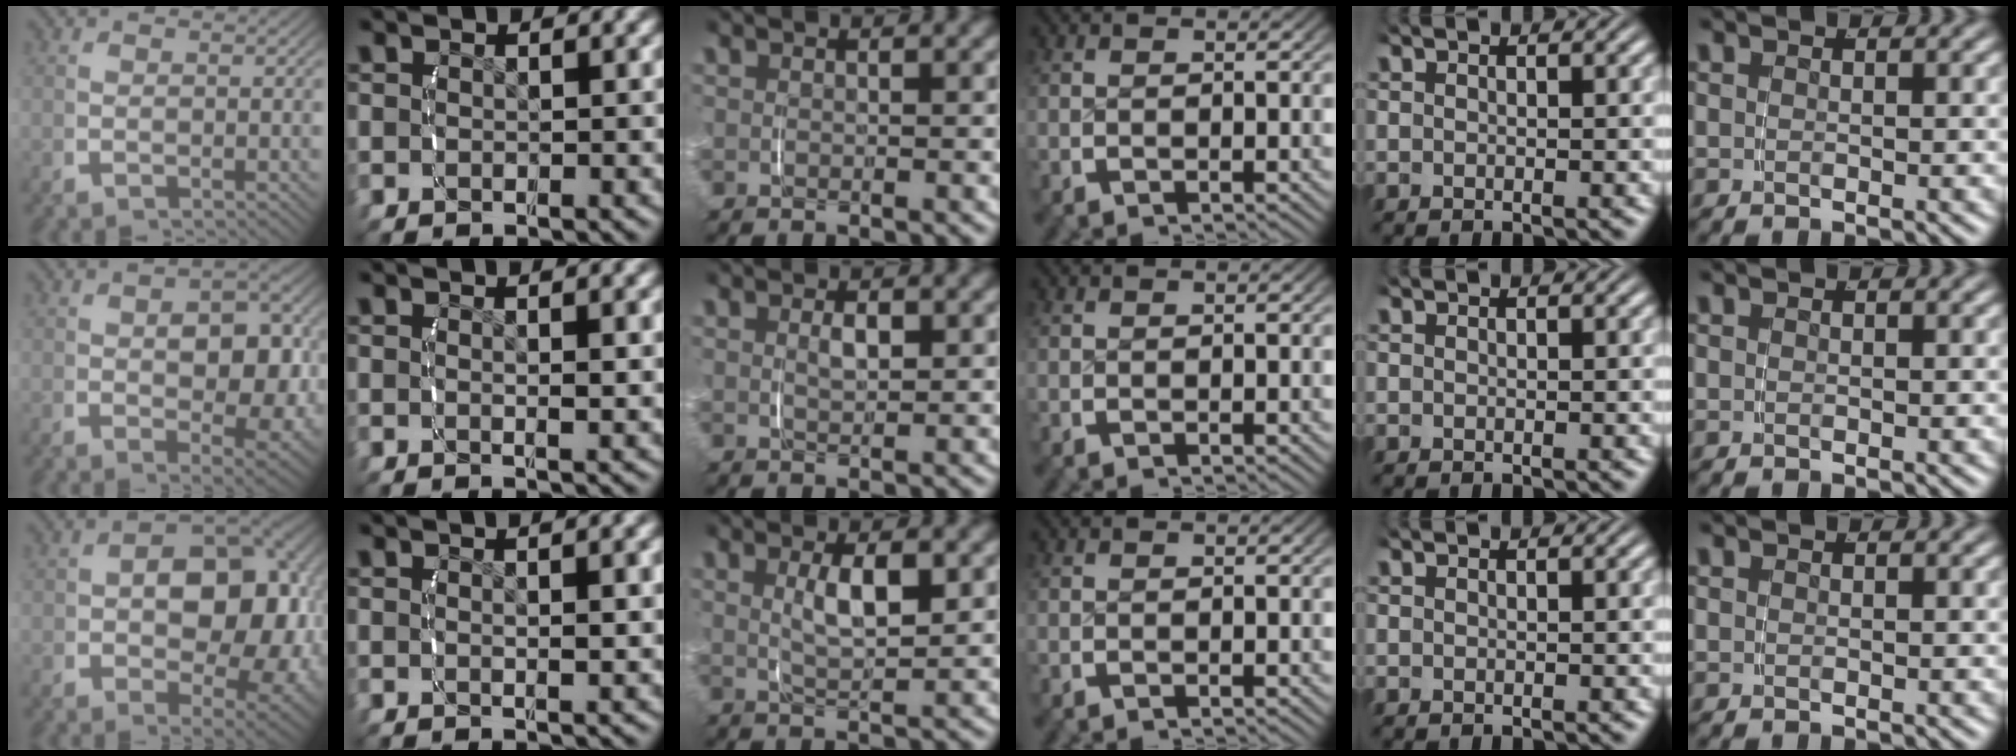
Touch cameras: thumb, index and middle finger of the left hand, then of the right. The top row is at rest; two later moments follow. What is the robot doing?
{"motion": "grasp_and_lifting", "object": "velcro strap"}